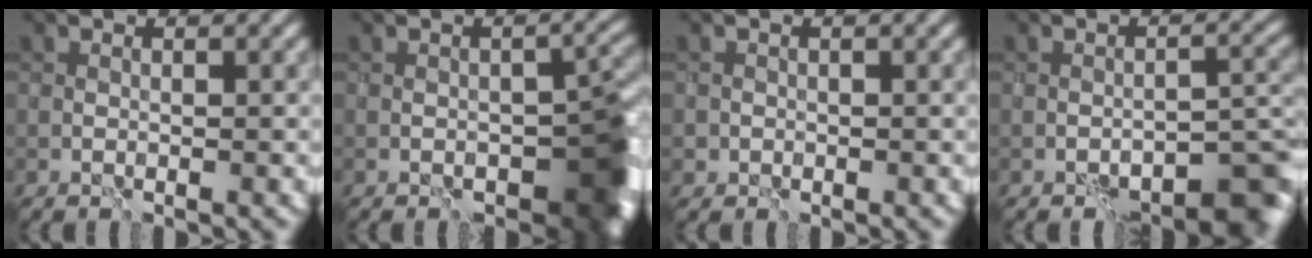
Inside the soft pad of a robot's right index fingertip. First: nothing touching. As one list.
[{"total": 8.2, "force": [-3.9, 4.1, 5.9], "torque": [-0.062, -0.011, -0.045]}, {"total": 0.9, "force": [-0.3, 0.7, -0.4], "torque": [0.012, 0.001, -0.006]}, {"total": 6.5, "force": [-5.0, 2.1, 3.7], "torque": [-0.033, 0.008, -0.068]}]